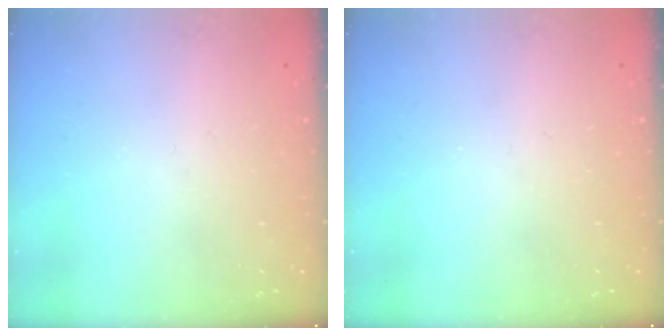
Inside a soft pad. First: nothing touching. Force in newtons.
{"total": 0.0}